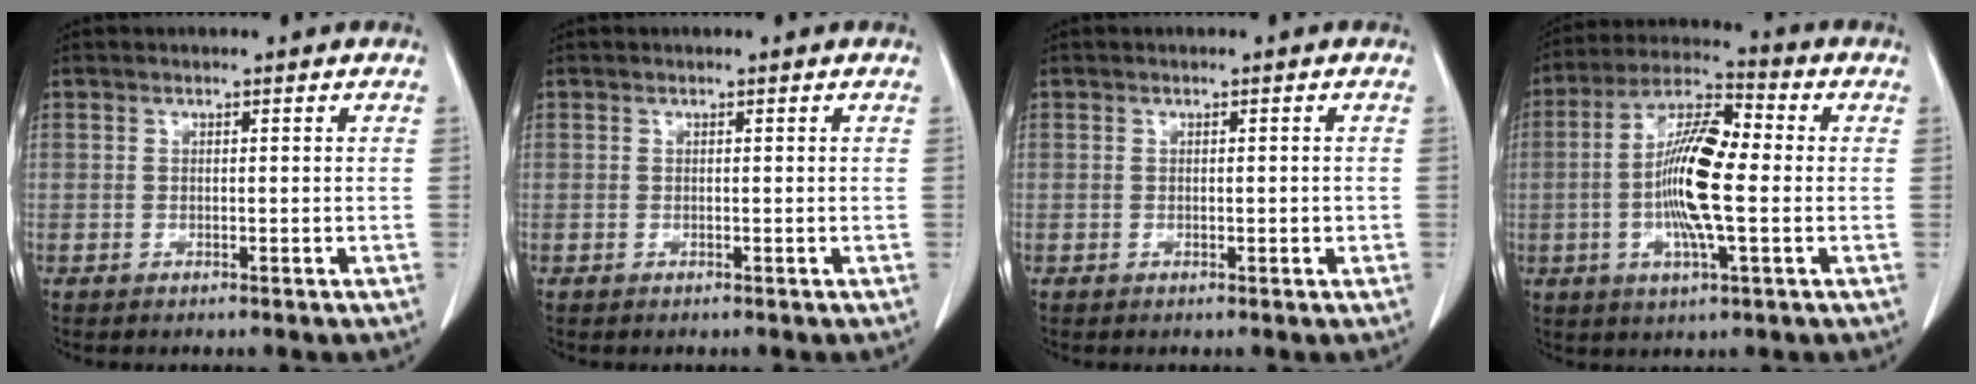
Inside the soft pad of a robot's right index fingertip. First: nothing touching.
{"total": 0.0}
{"total": 0.9, "force": [-0.1, 0.4, 0.8], "torque": [-0.010, 0.000, 0.004]}
{"total": 13.0, "force": [-0.9, 2.5, 12.8], "torque": [-0.244, 0.008, -0.020]}